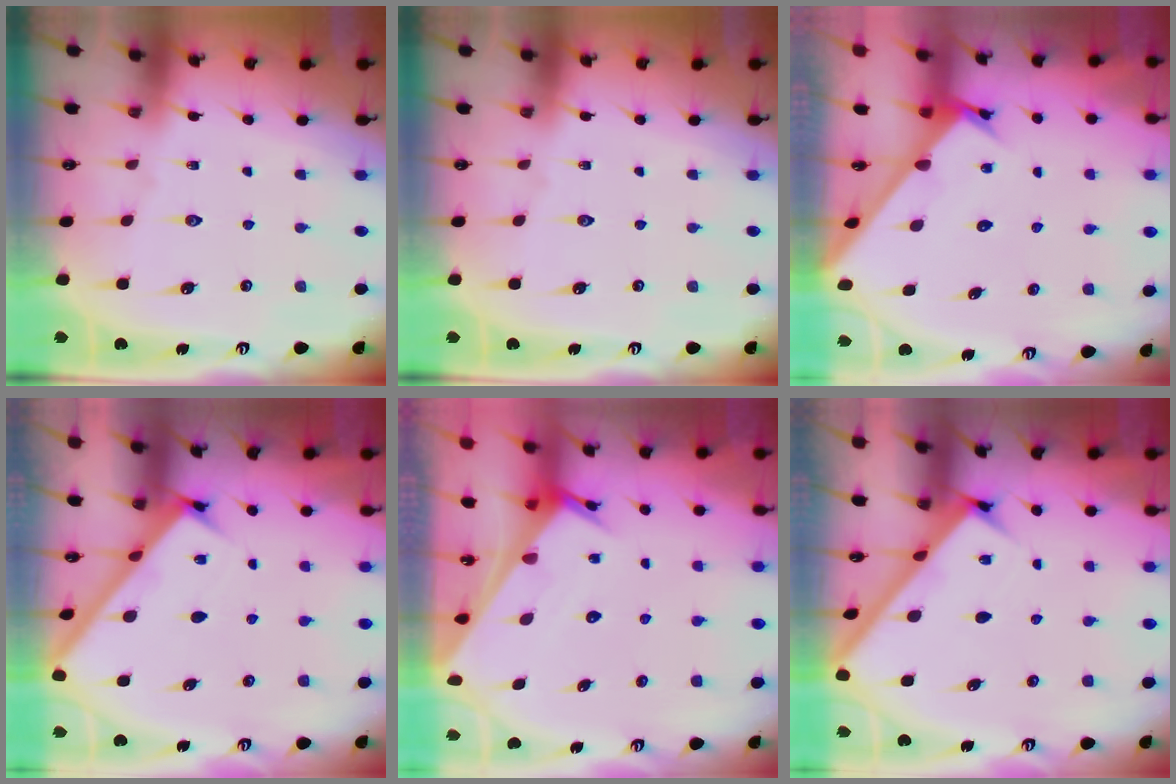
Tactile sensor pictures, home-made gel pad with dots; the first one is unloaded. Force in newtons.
{"total": 0.0}
{"total": 2.5, "press": 2.5, "slide": 0.3}
{"total": 2.8, "press": 2.8, "slide": 0.4}
{"total": 3.0, "press": 3.0, "slide": 0.2}
{"total": 2.8, "press": 2.8, "slide": 0.4}